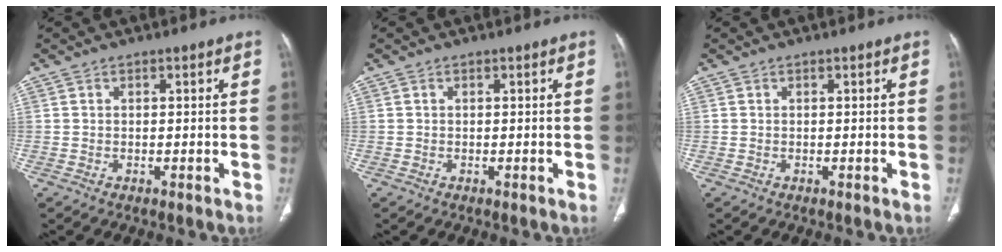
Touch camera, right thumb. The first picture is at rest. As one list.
[{"total": 0.0}, {"total": 0.0}]